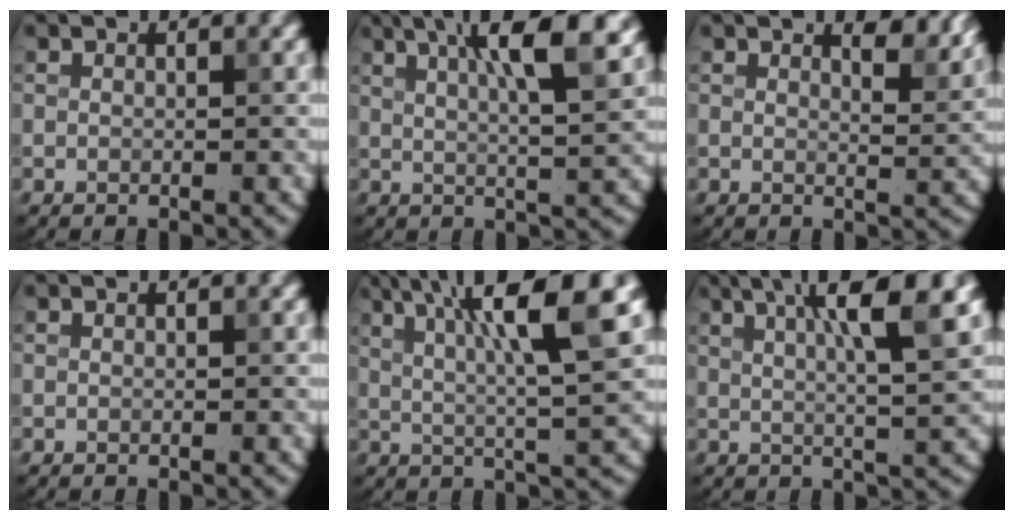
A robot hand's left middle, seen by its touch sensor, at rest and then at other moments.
{"total": 9.1, "force": [3.9, 2.2, 7.8], "torque": [-0.093, 0.024, 0.049]}
{"total": 3.4, "force": [2.5, 0.9, 2.1], "torque": [-0.027, 0.000, 0.035]}
{"total": 0.0}
{"total": 9.9, "force": [3.8, 1.5, 9.0], "torque": [-0.137, 0.012, 0.064]}
{"total": 7.8, "force": [2.9, 1.4, 7.1], "torque": [-0.094, 0.011, 0.045]}